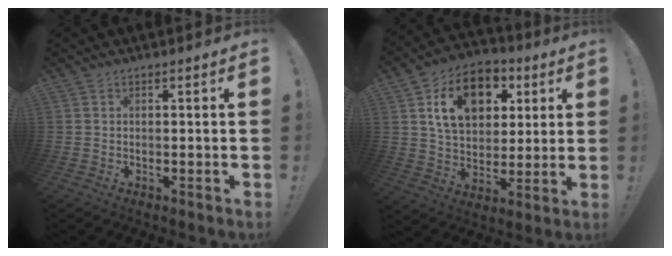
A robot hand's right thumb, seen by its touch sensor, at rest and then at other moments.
{"total": 16.7, "force": [6.8, 11.6, 9.9], "torque": [-0.145, -0.016, 0.124]}